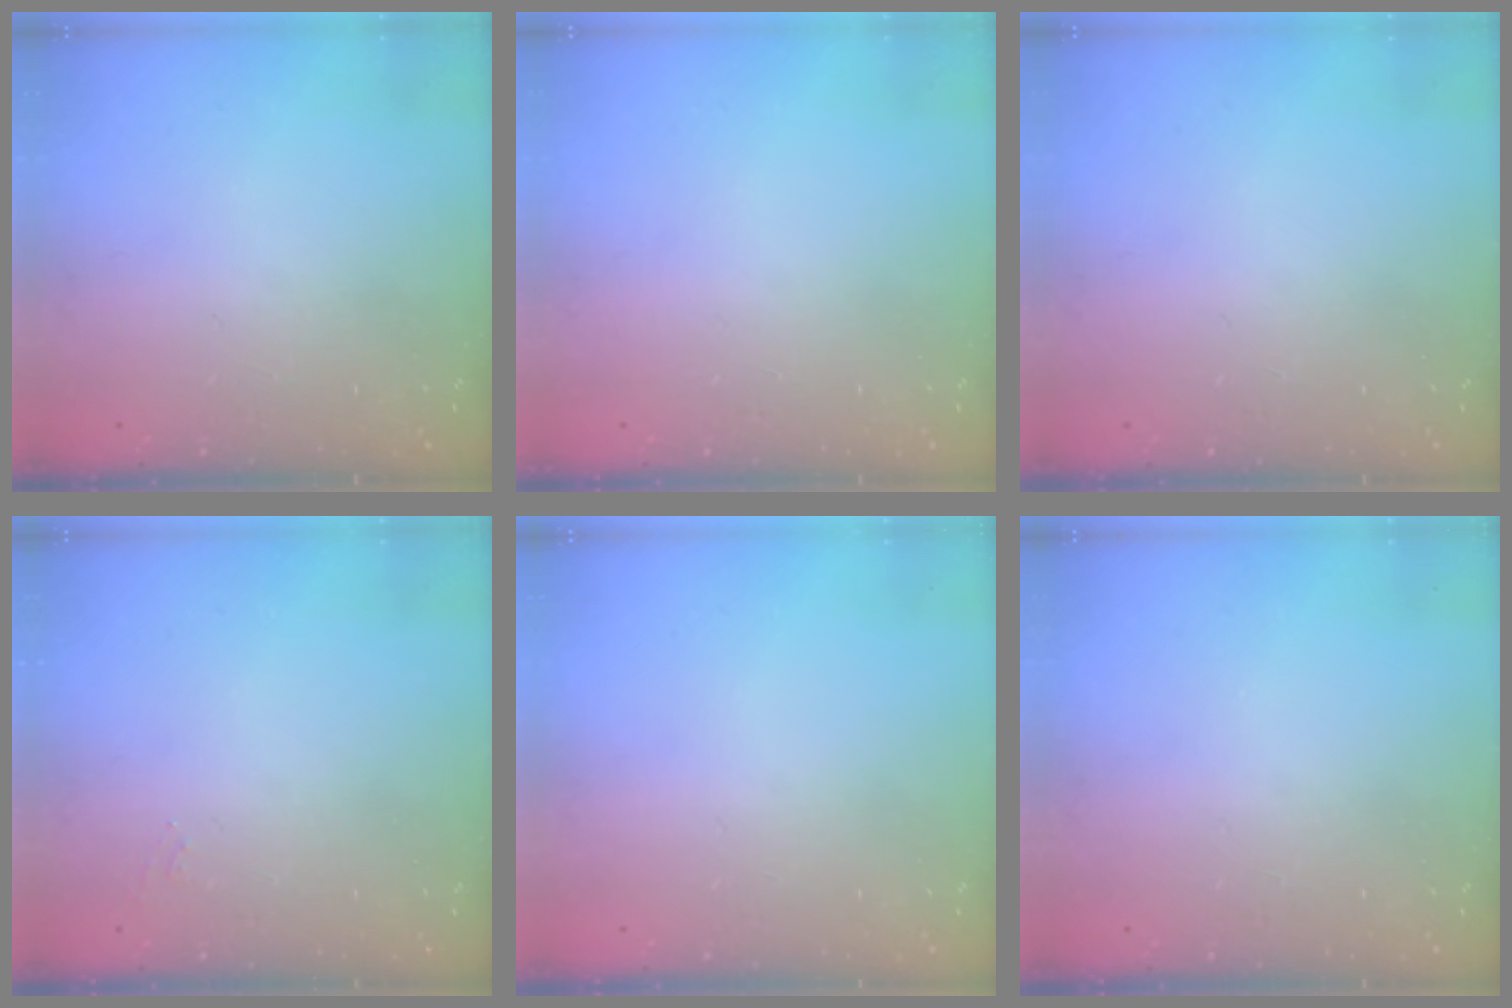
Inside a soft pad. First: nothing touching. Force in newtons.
{"total": 0.0}
{"total": 0.0}
{"total": 5.1, "press": 5.1, "slide": 0.5}
{"total": 0.0}
{"total": 0.0}